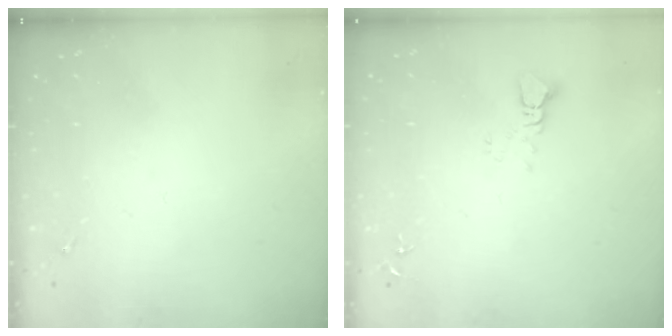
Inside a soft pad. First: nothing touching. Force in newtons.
{"total": 2.5, "press": 2.5, "slide": 0.1}